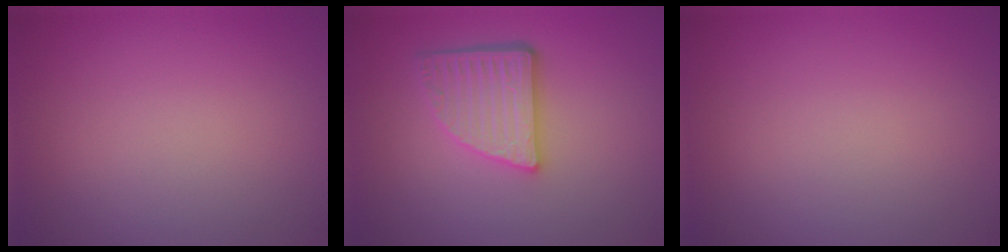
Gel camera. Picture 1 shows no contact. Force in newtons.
{"total": 4.4, "press": 3.6, "slide": 2.5}
{"total": 0.0}